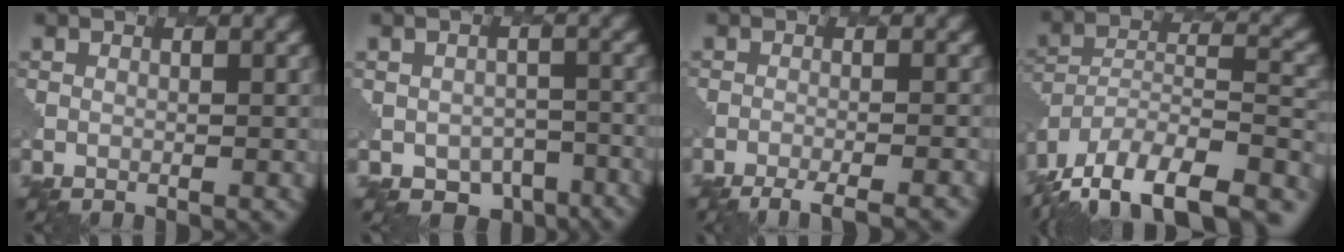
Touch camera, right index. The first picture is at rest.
{"total": 4.3, "force": [-2.7, 3.0, 1.7], "torque": [-0.014, -0.023, -0.031]}
{"total": 4.7, "force": [-3.8, 0.9, 2.6], "torque": [-0.030, -0.005, -0.061]}
{"total": 17.7, "force": [-15.0, 6.0, 7.1], "torque": [-0.120, -0.006, -0.215]}